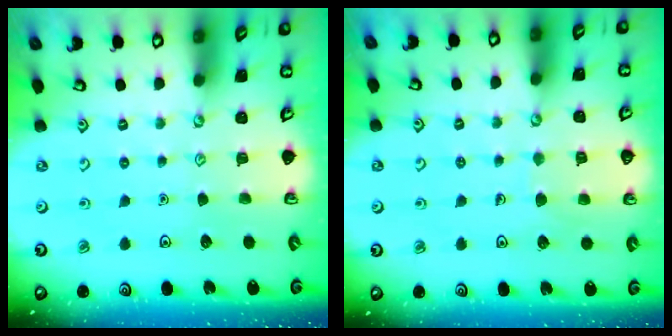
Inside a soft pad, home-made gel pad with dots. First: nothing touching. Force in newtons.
{"total": 4.3, "press": 4.3, "slide": 0.3}